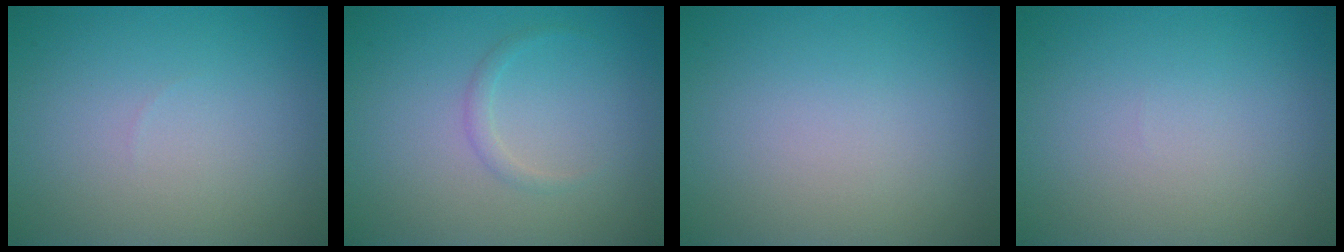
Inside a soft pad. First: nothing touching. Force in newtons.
{"total": 0.9, "press": 0.9, "slide": 0.1}
{"total": 0.0}
{"total": 0.0}